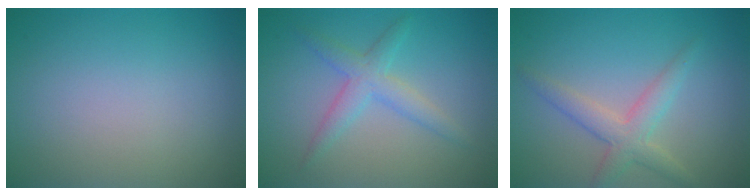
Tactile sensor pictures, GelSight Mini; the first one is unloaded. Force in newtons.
{"total": 2.8, "press": 2.8, "slide": 0.1}
{"total": 3.0, "press": 3.0, "slide": 0.1}